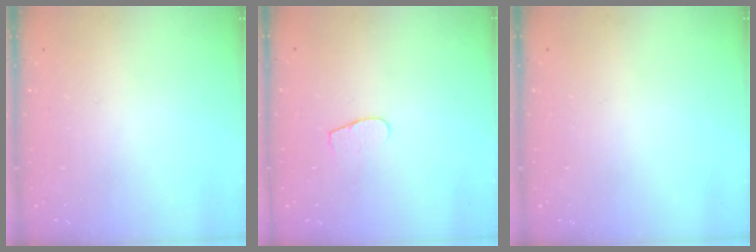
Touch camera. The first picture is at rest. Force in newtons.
{"total": 4.6, "press": 4.6, "slide": 0.4}
{"total": 0.0}